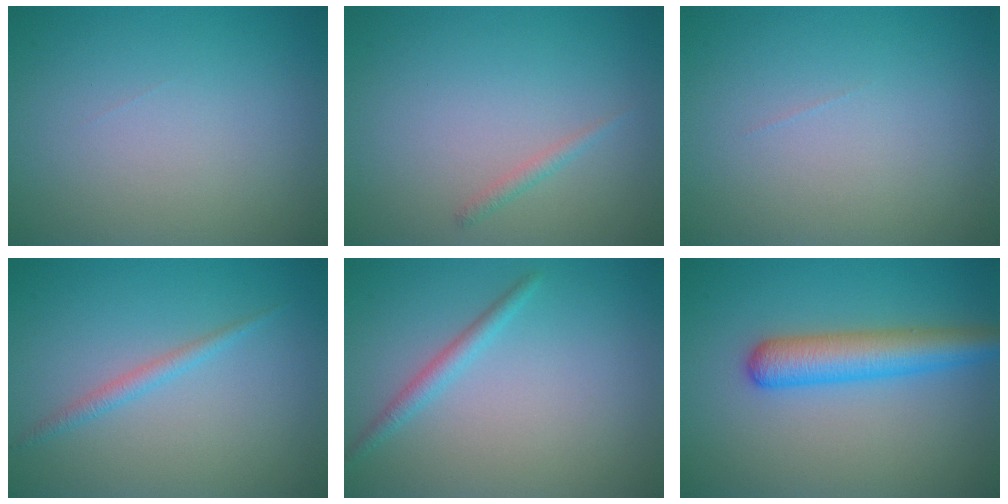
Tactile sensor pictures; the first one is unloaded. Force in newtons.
{"total": 0.8, "press": 0.8, "slide": 0.0}
{"total": 0.0}
{"total": 1.3, "press": 1.3, "slide": 0.1}
{"total": 1.6, "press": 1.6, "slide": 0.1}
{"total": 4.7, "press": 4.7, "slide": 0.2}